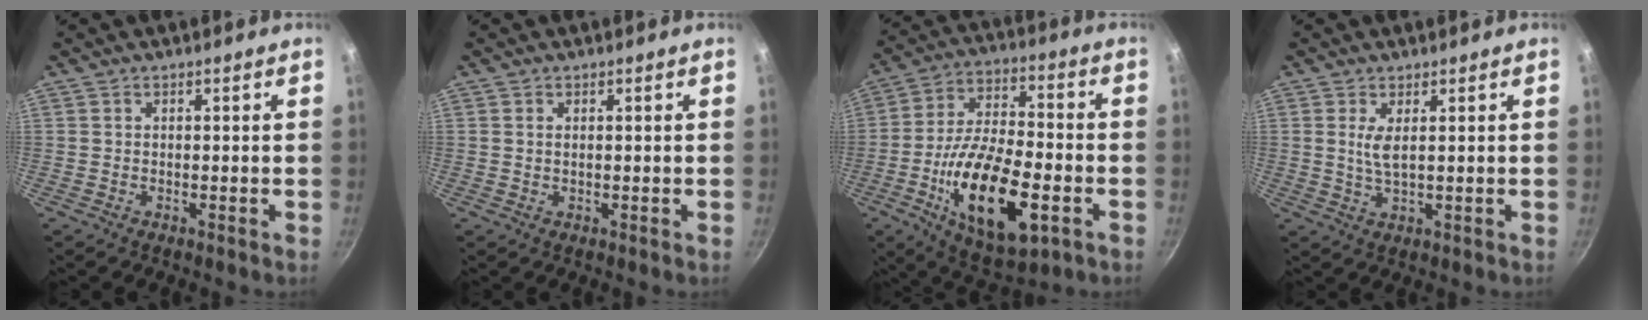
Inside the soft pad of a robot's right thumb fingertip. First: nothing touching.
{"total": 0.9, "force": [0.3, 0.5, 0.6], "torque": [-0.011, 0.001, 0.004]}
{"total": 21.6, "force": [-6.8, 9.5, 18.2], "torque": [-0.308, 0.022, -0.112]}
{"total": 3.5, "force": [1.0, 1.1, 3.1], "torque": [-0.064, -0.011, 0.022]}